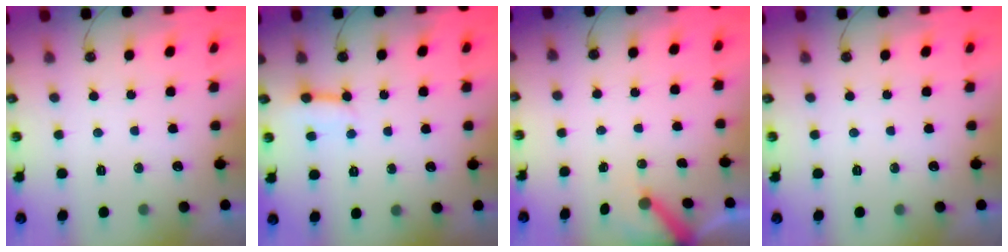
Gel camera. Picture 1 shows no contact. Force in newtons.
{"total": 3.0, "press": 2.9, "slide": 0.6}
{"total": 3.5, "press": 3.5, "slide": 0.3}
{"total": 0.0}